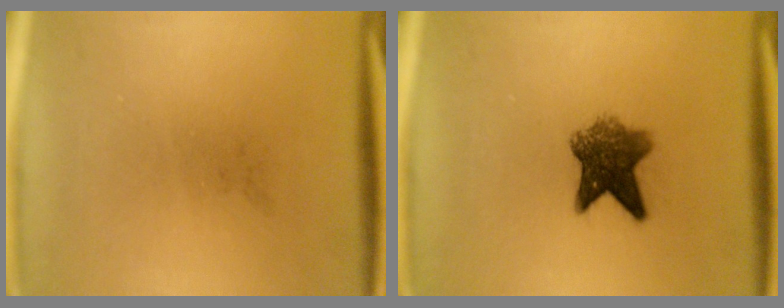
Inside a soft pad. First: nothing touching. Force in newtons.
{"total": 6.8}